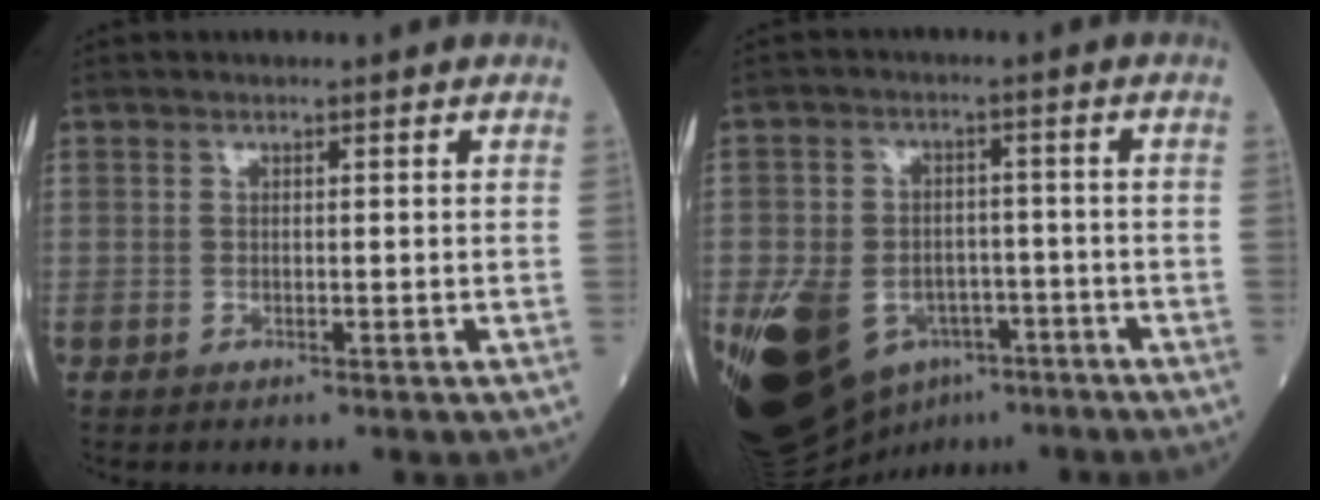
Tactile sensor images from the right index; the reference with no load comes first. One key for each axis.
{"total": 17.1, "fx": -7.6, "fy": 11.7, "fz": 9.9, "tx": -0.214, "ty": 0.002, "tz": -0.110}